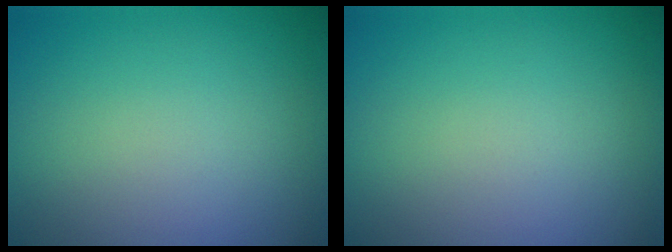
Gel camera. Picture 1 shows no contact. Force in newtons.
{"total": 0.0}